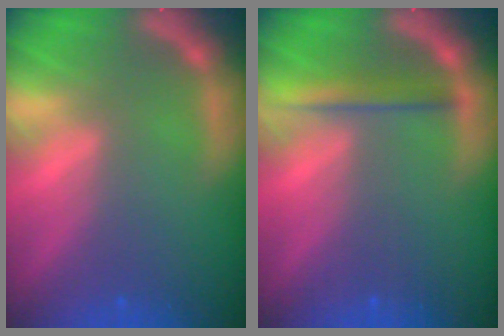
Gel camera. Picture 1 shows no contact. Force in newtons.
{"total": 2.5}